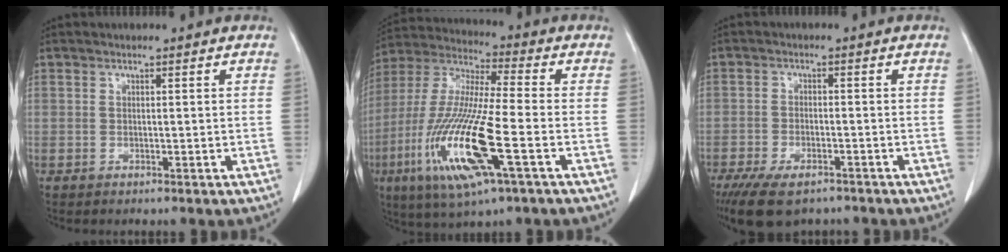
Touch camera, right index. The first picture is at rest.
{"total": 18.8, "force": [-6.0, 1.9, 17.7], "torque": [-0.380, -0.026, -0.112]}
{"total": 9.0, "force": [-6.7, 3.3, 5.0], "torque": [-0.084, -0.011, -0.105]}